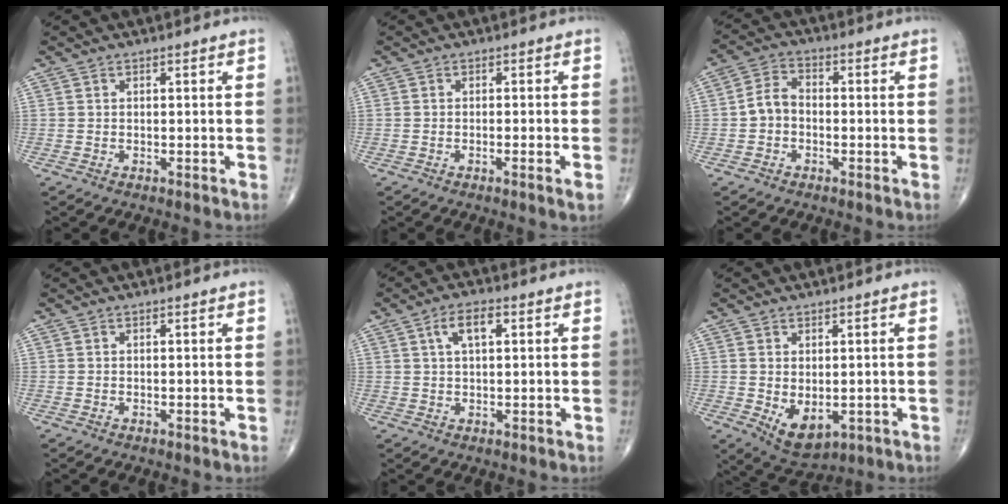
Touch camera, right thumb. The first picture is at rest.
{"total": 2.0, "force": [-0.8, 0.0, 1.8], "torque": [-0.034, -0.005, -0.016]}
{"total": 4.9, "force": [-1.1, 3.7, 3.0], "torque": [-0.044, 0.020, -0.031]}
{"total": 0.0}
{"total": 5.0, "force": [1.8, 2.2, 4.2], "torque": [-0.077, 0.008, 0.032]}
{"total": 6.7, "force": [-1.1, 4.0, 5.3], "torque": [-0.069, -0.009, 0.001]}